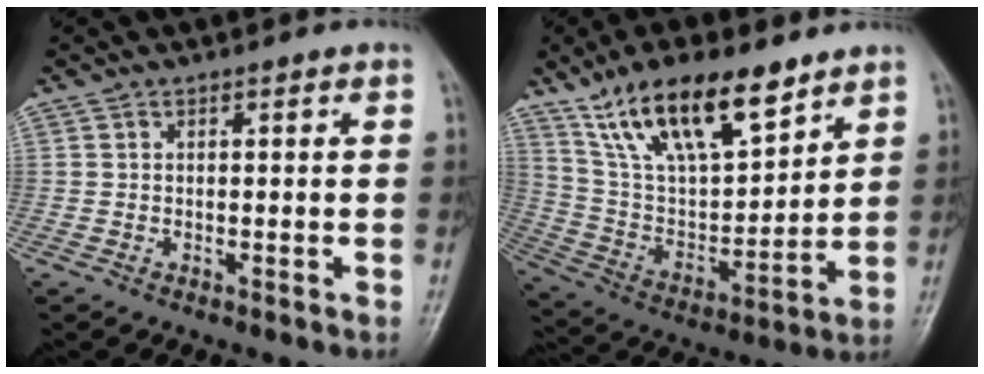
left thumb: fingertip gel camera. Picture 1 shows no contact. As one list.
[{"total": 19.5, "force": [12.6, 7.6, 12.7], "torque": [-0.189, -0.046, 0.242]}]